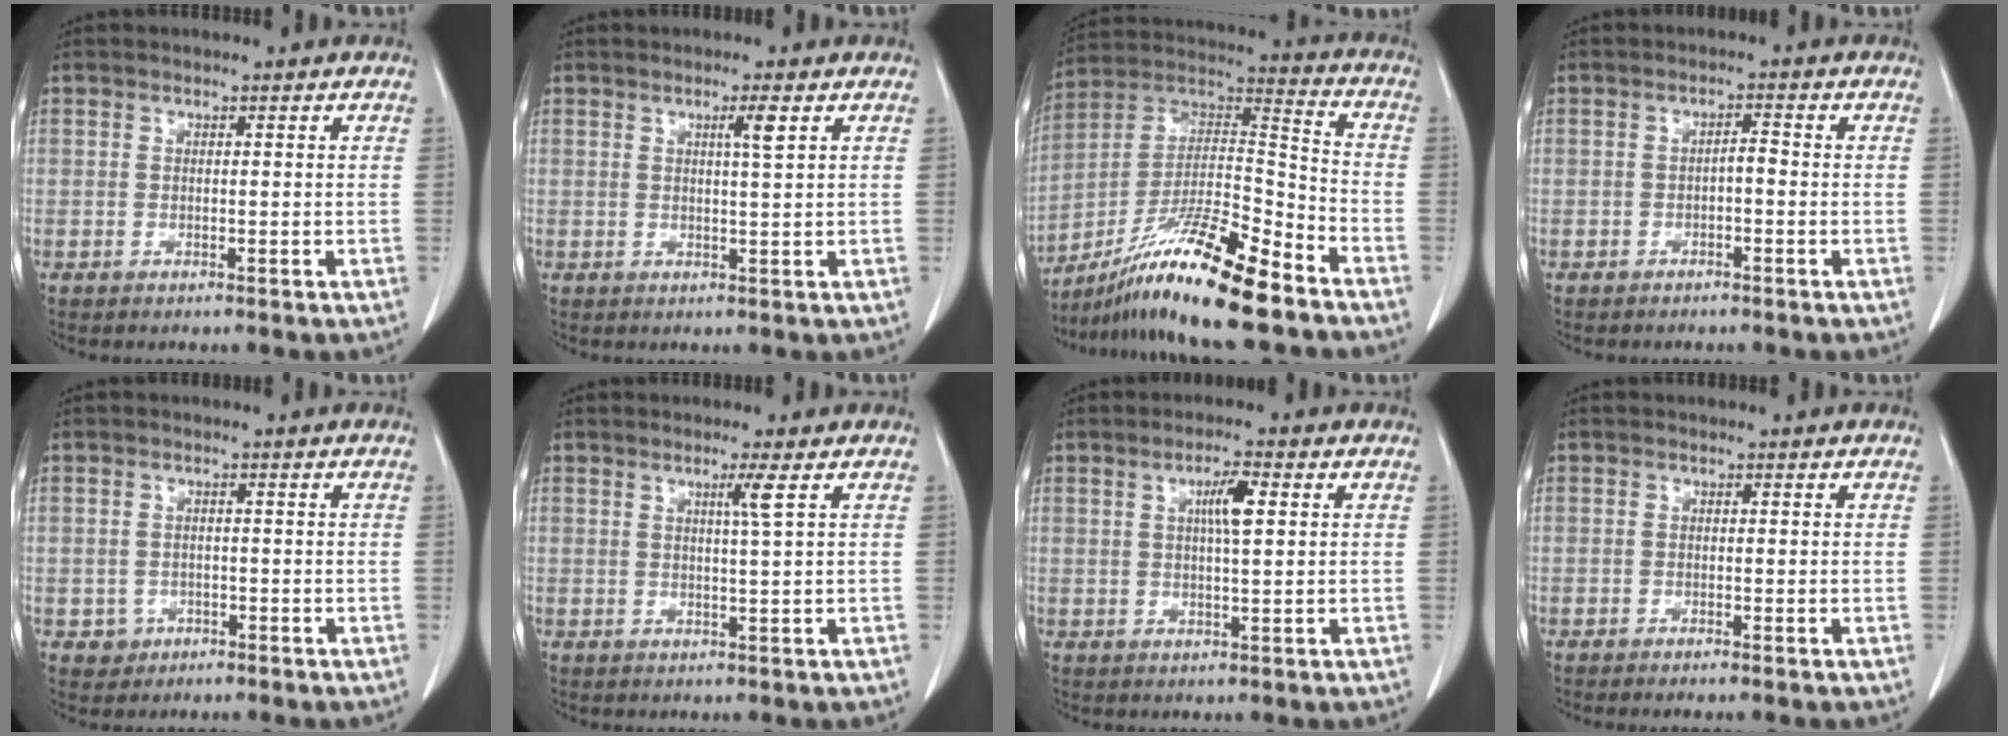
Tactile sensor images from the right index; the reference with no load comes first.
{"total": 2.4, "force": [1.0, -0.3, 2.1], "torque": [-0.038, -0.003, 0.018]}
{"total": 18.1, "force": [-13.2, 0.7, 12.4], "torque": [-0.236, -0.005, -0.237]}
{"total": 1.7, "force": [-0.5, 0.5, 1.5], "torque": [-0.022, 0.004, -0.010]}
{"total": 2.4, "force": [-1.0, 2.2, 0.1], "torque": [0.007, 0.011, -0.012]}
{"total": 2.3, "force": [1.0, -0.8, 2.0], "torque": [-0.038, -0.005, 0.020]}
{"total": 4.2, "force": [1.2, 0.5, 4.0], "torque": [-0.070, 0.003, 0.019]}
{"total": 0.8, "force": [-0.7, -0.2, 0.5], "torque": [-0.009, 0.001, -0.012]}